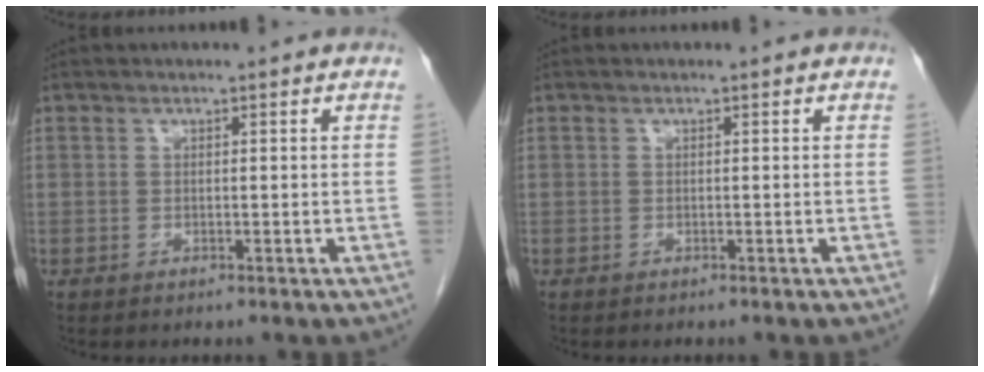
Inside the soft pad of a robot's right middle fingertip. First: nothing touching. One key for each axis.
{"total": 0.0}